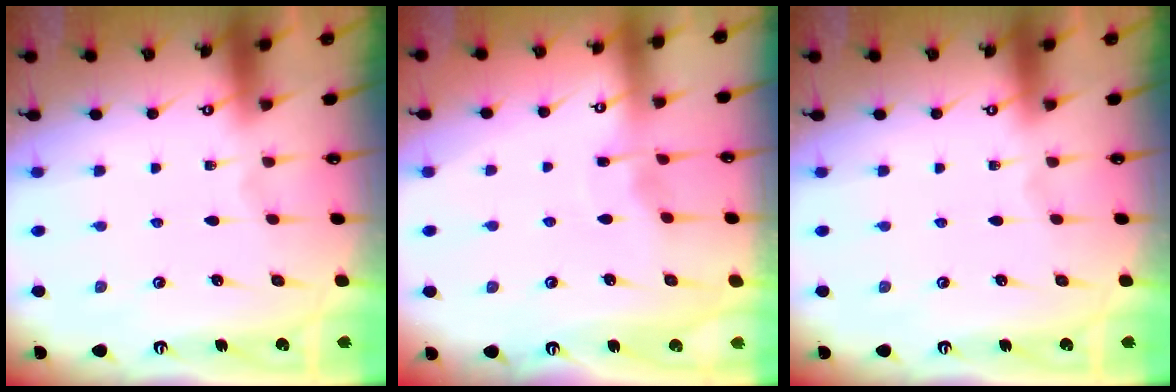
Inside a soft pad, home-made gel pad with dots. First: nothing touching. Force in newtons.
{"total": 4.0, "press": 4.0, "slide": 0.6}
{"total": 0.0}